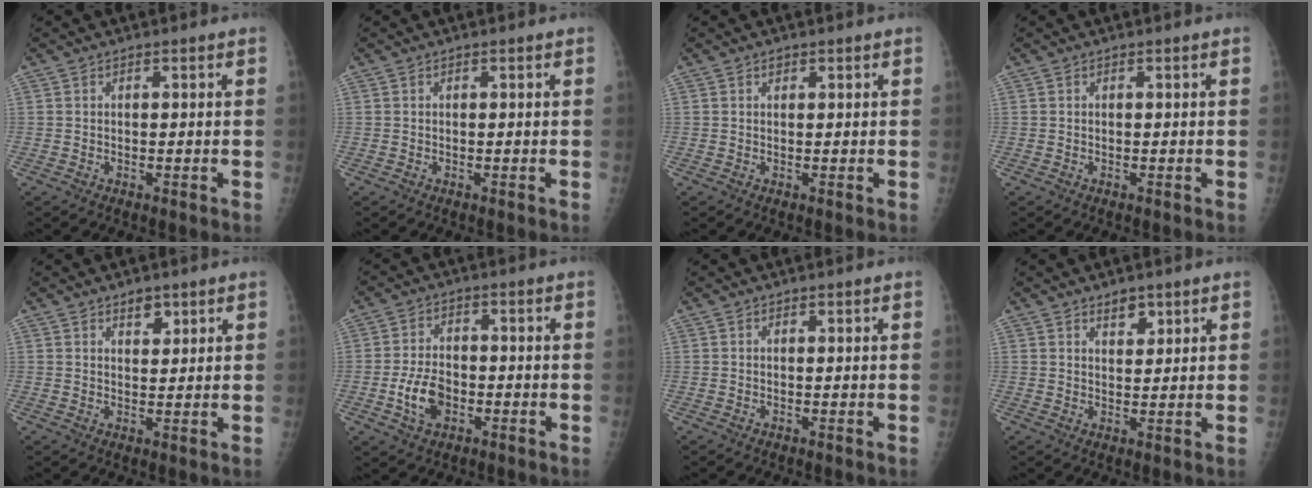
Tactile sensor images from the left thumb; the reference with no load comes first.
{"total": 0.0}
{"total": 0.7, "force": [0.4, 0.5, 0.3], "torque": [0.000, -0.001, 0.005]}
{"total": 0.0}
{"total": 2.8, "force": [1.9, 1.5, 1.4], "torque": [-0.005, -0.011, 0.031]}
{"total": 6.9, "force": [-2.2, 4.5, 4.8], "torque": [-0.080, 0.014, -0.041]}
{"total": 0.0}
{"total": 3.0, "force": [2.1, 1.6, 1.5], "torque": [-0.006, -0.014, 0.036]}